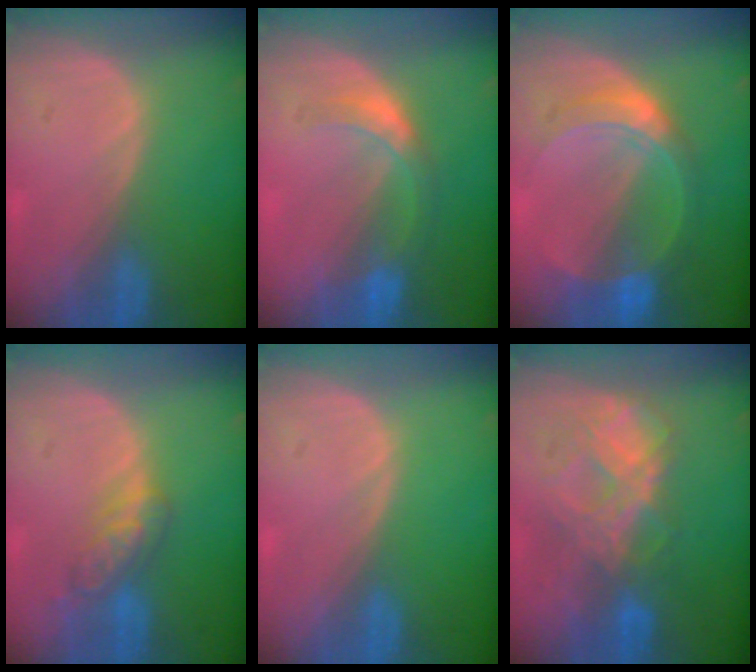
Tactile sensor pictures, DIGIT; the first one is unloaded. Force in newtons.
{"total": 5.6, "press": 4.9, "slide": 2.7}
{"total": 7.1, "press": 7.1, "slide": 0.4}
{"total": 5.3, "press": 5.1, "slide": 1.7}
{"total": 0.0}
{"total": 8.3, "press": 7.4, "slide": 3.7}